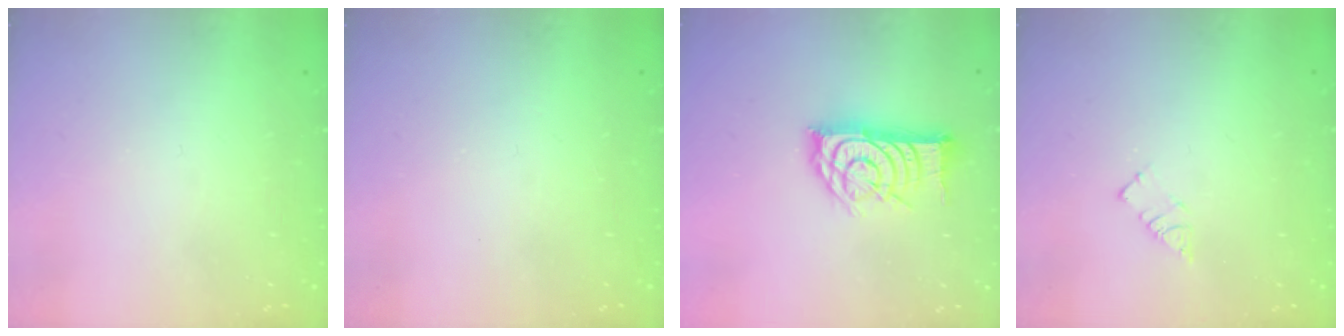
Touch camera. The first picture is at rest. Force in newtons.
{"total": 3.4, "press": 3.4, "slide": 0.4}
{"total": 16.3, "press": 16.3, "slide": 0.4}
{"total": 3.7, "press": 3.6, "slide": 0.4}